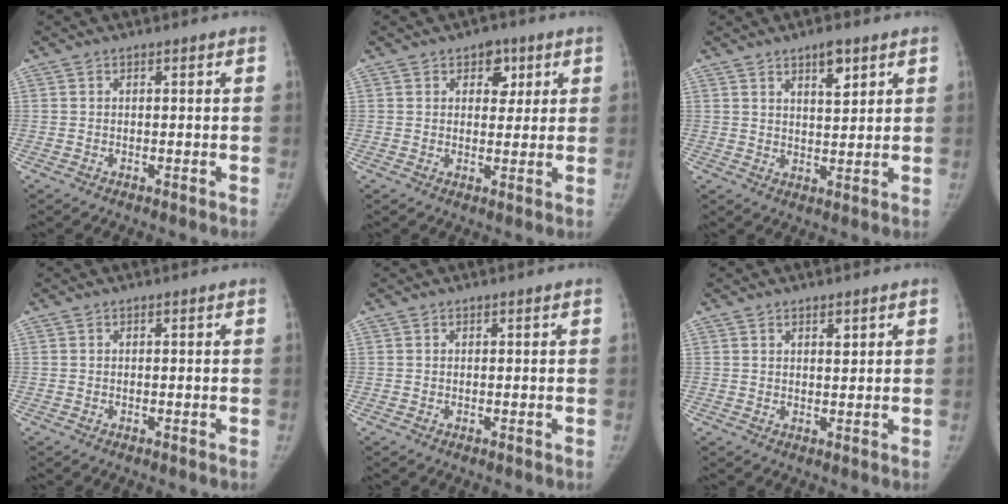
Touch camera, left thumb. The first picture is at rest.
{"total": 4.6, "force": [2.1, 3.3, 2.5], "torque": [0.000, -0.006, 0.026]}
{"total": 5.0, "force": [3.0, 1.9, 3.6], "torque": [-0.043, -0.020, 0.049]}
{"total": 0.0}
{"total": 0.0}
{"total": 1.9, "force": [1.1, 0.8, 1.3], "torque": [-0.013, -0.007, 0.019]}